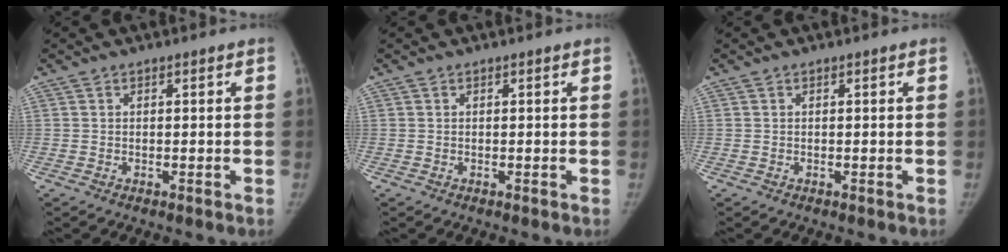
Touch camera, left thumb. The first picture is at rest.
{"total": 0.0}
{"total": 0.0}